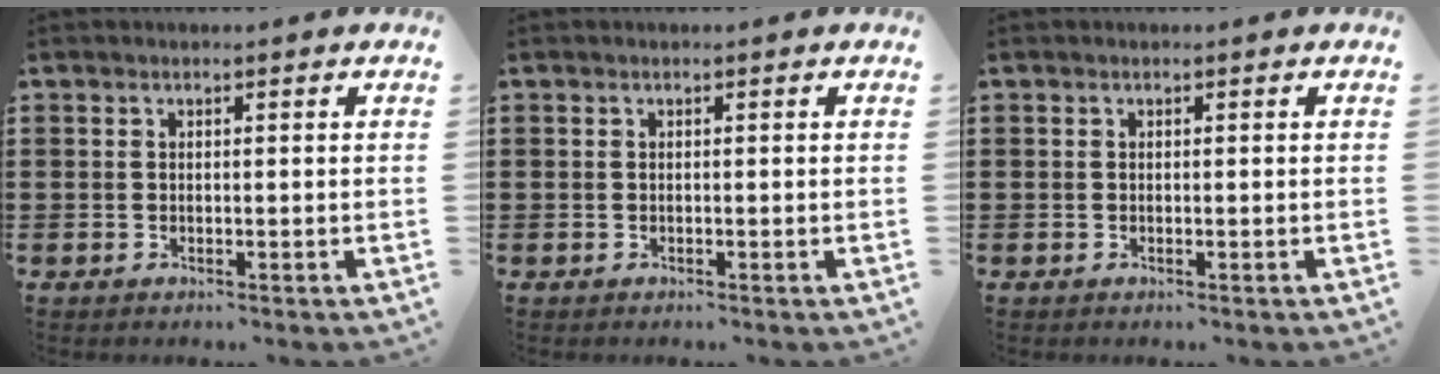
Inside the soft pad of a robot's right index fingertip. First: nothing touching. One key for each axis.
{"total": 0.0}
{"total": 0.0}